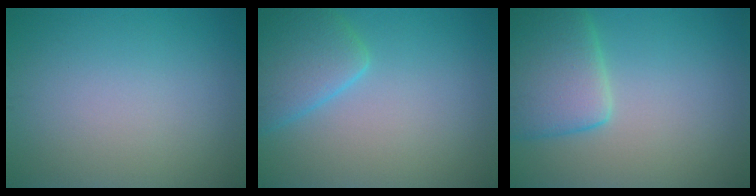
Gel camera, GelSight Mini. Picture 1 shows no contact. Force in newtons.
{"total": 4.6, "press": 4.6, "slide": 0.4}
{"total": 5.7, "press": 5.7, "slide": 0.7}